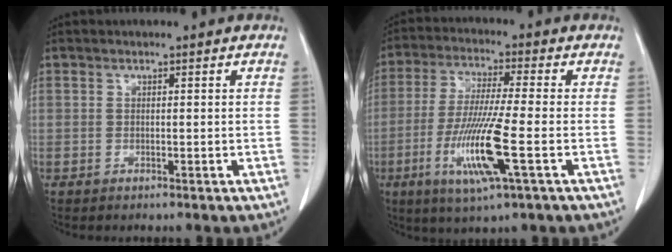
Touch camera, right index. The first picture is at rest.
{"total": 11.9, "force": [-3.7, 0.0, 11.3], "torque": [-0.231, -0.021, -0.074]}